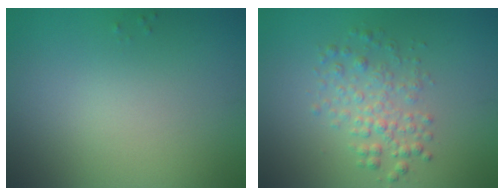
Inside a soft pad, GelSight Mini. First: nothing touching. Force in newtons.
{"total": 2.7, "press": 2.7, "slide": 0.0}